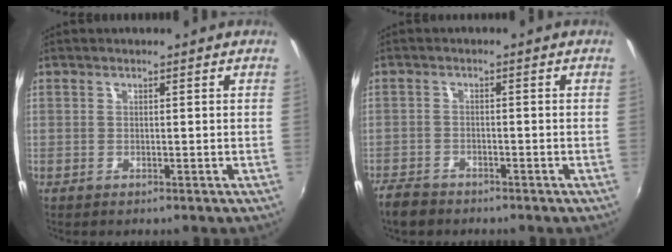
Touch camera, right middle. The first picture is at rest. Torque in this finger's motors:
{"motor_torque": [0.44, -0.49, 0.00, 0.01]}